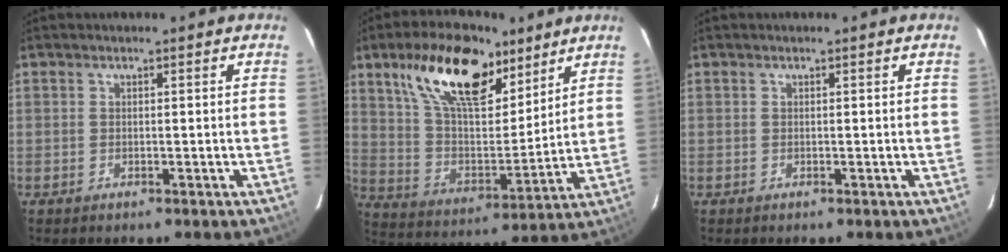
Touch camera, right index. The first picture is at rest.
{"total": 20.8, "force": [12.3, 9.4, 13.9], "torque": [-0.260, 0.025, 0.223]}
{"total": 0.0}